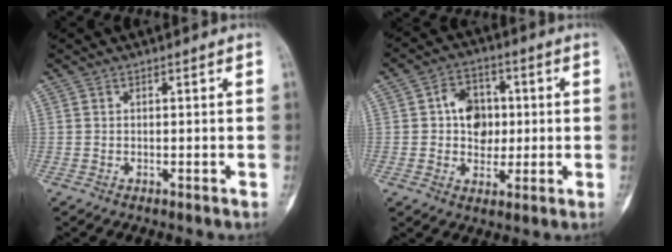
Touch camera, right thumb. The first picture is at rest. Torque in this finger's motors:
{"motor_torque": [-0.10, 1.36, 0.82, -0.20, 0.01]}